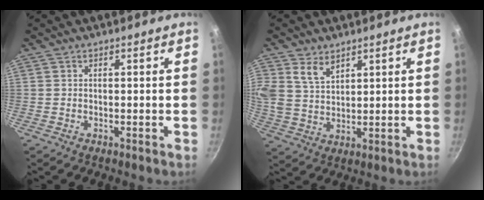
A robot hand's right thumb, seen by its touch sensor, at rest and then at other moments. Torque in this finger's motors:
{"motor_torque": [-0.74, 1.42, 0.65, 0.68, 0.21]}